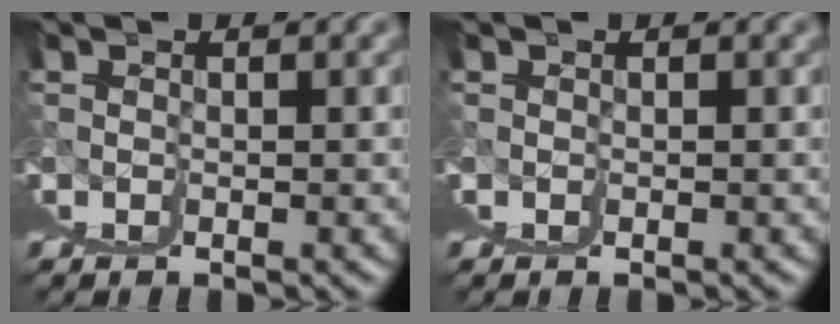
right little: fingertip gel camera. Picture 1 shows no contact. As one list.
[{"total": 0.0}]